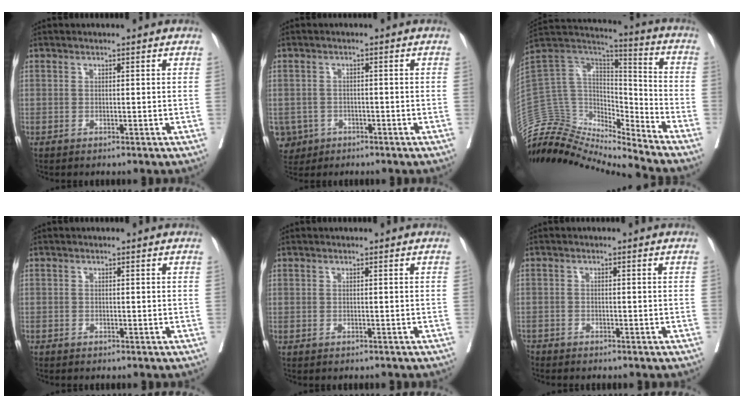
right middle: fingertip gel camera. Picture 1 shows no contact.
{"total": 5.4, "force": [-2.5, 4.7, 0.1], "torque": [-0.015, 0.008, -0.039]}
{"total": 18.6, "force": [-18.0, 3.8, 3.2], "torque": [-0.074, 0.094, -0.312]}
{"total": 0.8, "force": [-0.6, 0.3, -0.5], "torque": [-0.002, 0.005, -0.014]}
{"total": 1.7, "force": [-1.6, 0.4, 0.5], "torque": [-0.011, -0.001, -0.021]}
{"total": 2.8, "force": [-2.6, 0.9, -0.1], "torque": [0.000, 0.000, -0.046]}